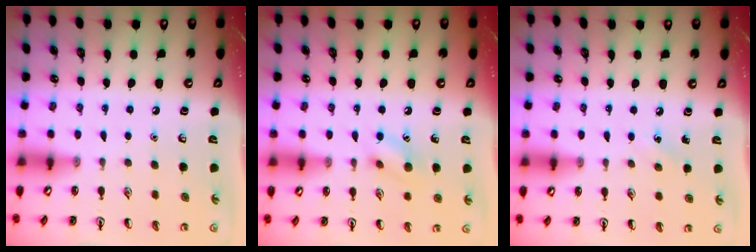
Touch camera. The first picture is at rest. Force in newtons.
{"total": 8.3, "press": 8.2, "slide": 1.5}
{"total": 4.2, "press": 3.9, "slide": 1.5}